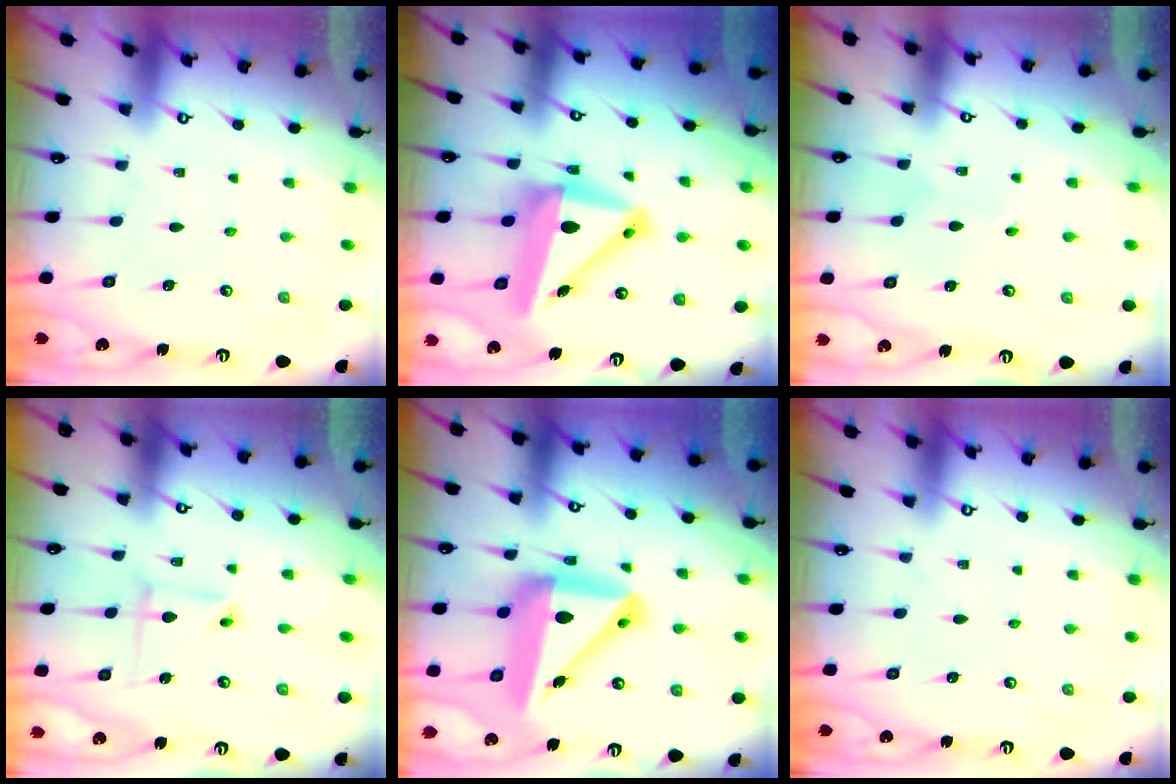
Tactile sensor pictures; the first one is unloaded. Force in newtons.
{"total": 12.5, "press": 12.2, "slide": 2.9}
{"total": 1.9, "press": 1.9, "slide": 0.2}
{"total": 6.2, "press": 6.2, "slide": 0.6}
{"total": 17.8, "press": 17.7, "slide": 2.0}
{"total": 0.0}